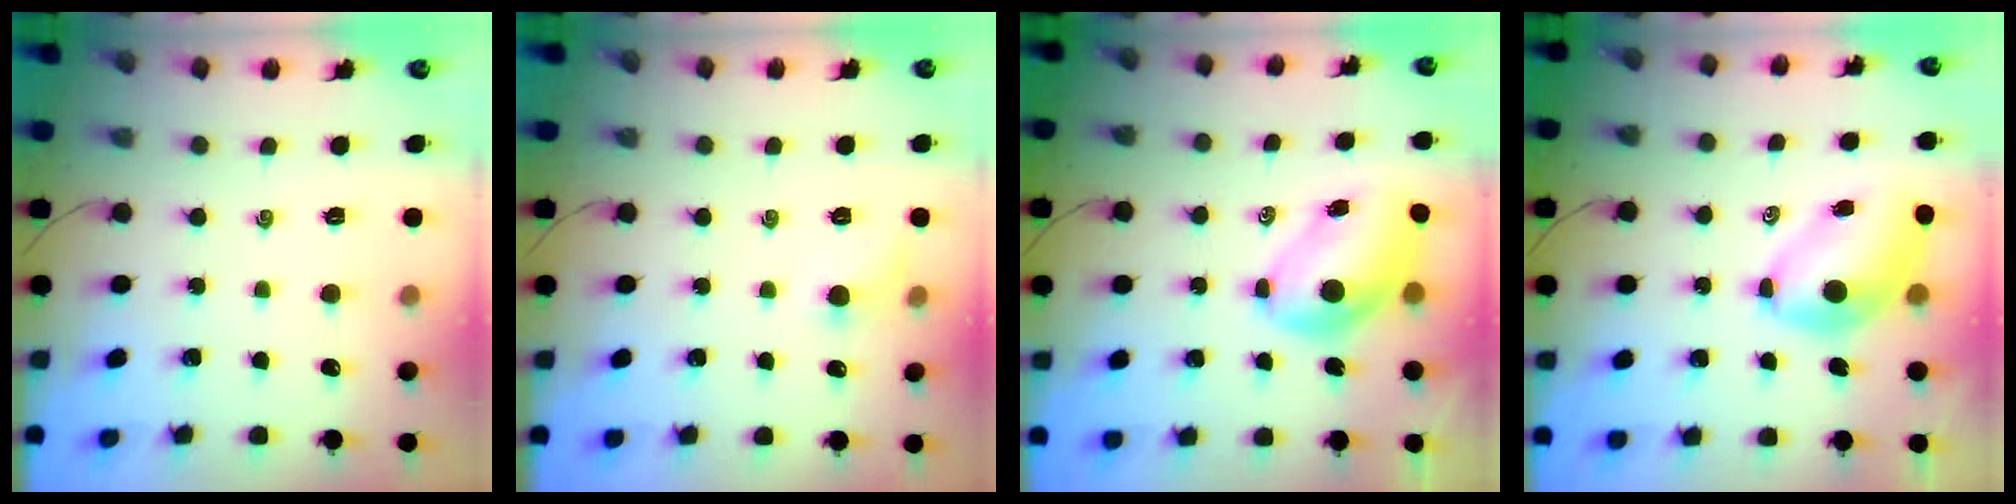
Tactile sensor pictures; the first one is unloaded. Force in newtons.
{"total": 5.6, "press": 5.5, "slide": 1.4}
{"total": 7.5, "press": 7.3, "slide": 2.0}
{"total": 6.8, "press": 6.6, "slide": 1.7}